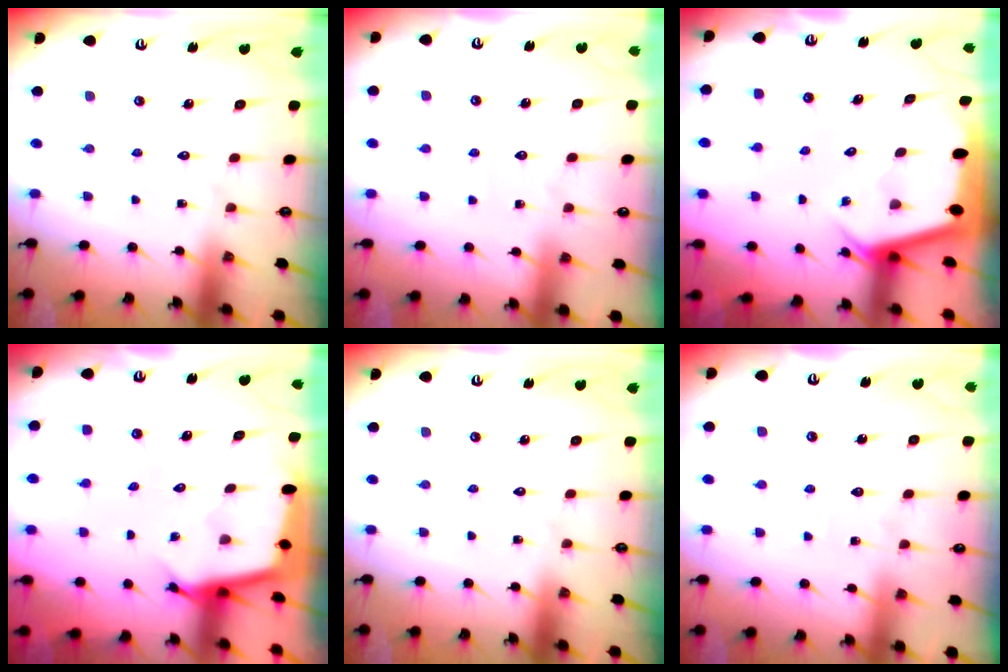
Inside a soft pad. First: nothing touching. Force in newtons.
{"total": 1.5, "press": 1.4, "slide": 0.2}
{"total": 2.6, "press": 2.6, "slide": 0.2}
{"total": 2.7, "press": 2.7, "slide": 0.1}
{"total": 0.0}
{"total": 4.8, "press": 4.8, "slide": 0.1}